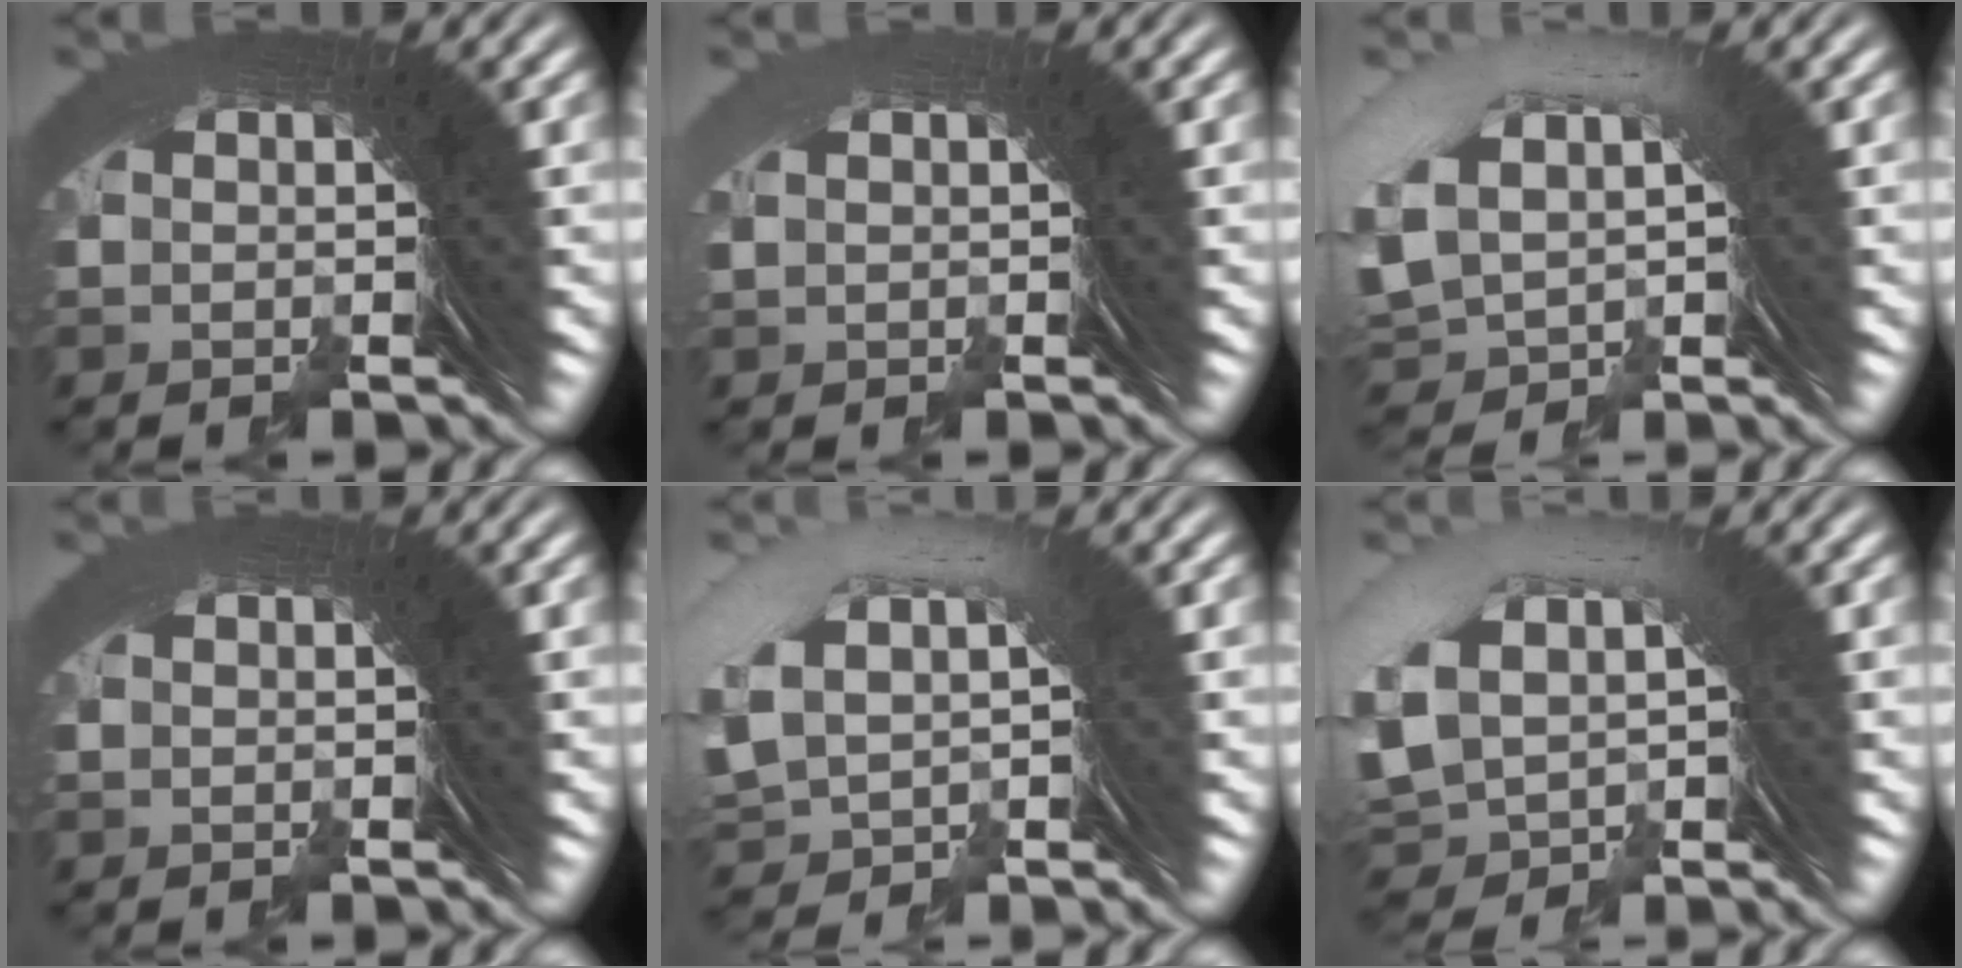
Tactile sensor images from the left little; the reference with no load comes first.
{"total": 1.2, "force": [-0.1, -0.9, -0.7], "torque": [0.015, 0.006, 0.003]}
{"total": 4.1, "force": [0.9, 2.9, 2.8], "torque": [-0.076, 0.010, 0.022]}
{"total": 0.0}
{"total": 3.0, "force": [1.0, 1.9, 2.1], "torque": [-0.058, 0.016, 0.024]}
{"total": 4.9, "force": [0.5, 3.8, 3.0], "torque": [-0.088, 0.002, 0.015]}